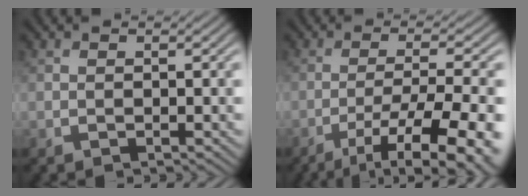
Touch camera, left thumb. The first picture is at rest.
{"total": 12.6, "force": [-6.9, 2.9, 10.2], "torque": [-0.165, -0.011, -0.094]}